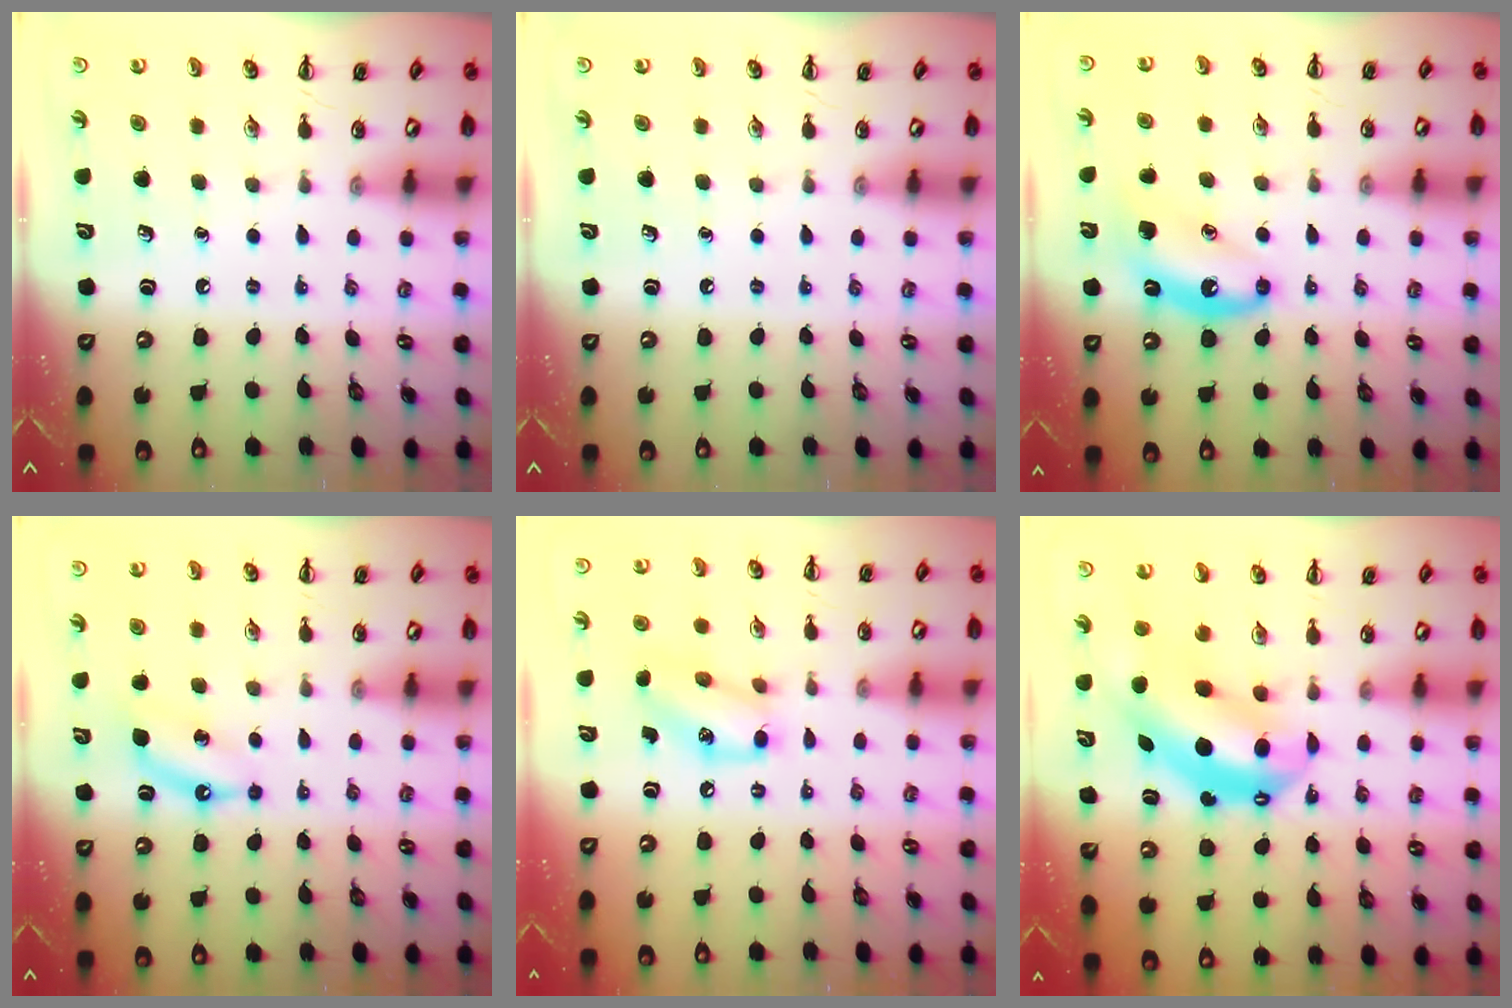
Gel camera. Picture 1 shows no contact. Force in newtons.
{"total": 0.0}
{"total": 9.1, "press": 9.1, "slide": 1.0}
{"total": 5.7, "press": 5.4, "slide": 1.6}
{"total": 11.7, "press": 11.6, "slide": 1.8}
{"total": 8.8, "press": 8.6, "slide": 2.2}